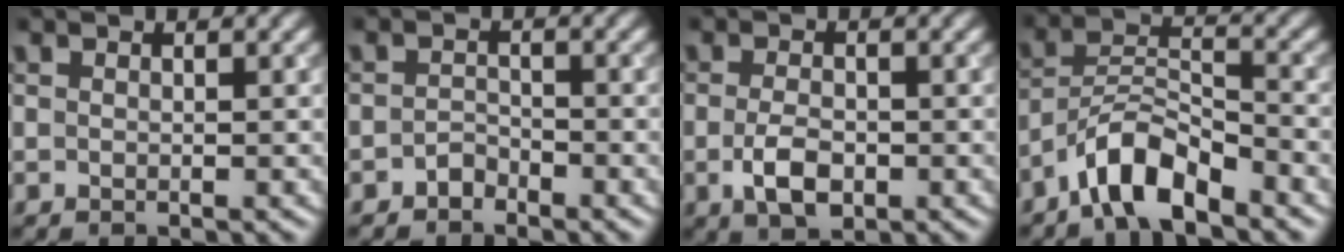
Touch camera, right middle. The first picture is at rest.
{"total": 1.3, "force": [-1.1, 0.6, 0.3], "torque": [-0.004, 0.007, -0.022]}
{"total": 3.1, "force": [-0.9, 1.7, 2.5], "torque": [-0.052, -0.005, -0.017]}
{"total": 5.4, "force": [-4.1, 1.5, 3.1], "torque": [-0.052, 0.006, -0.083]}